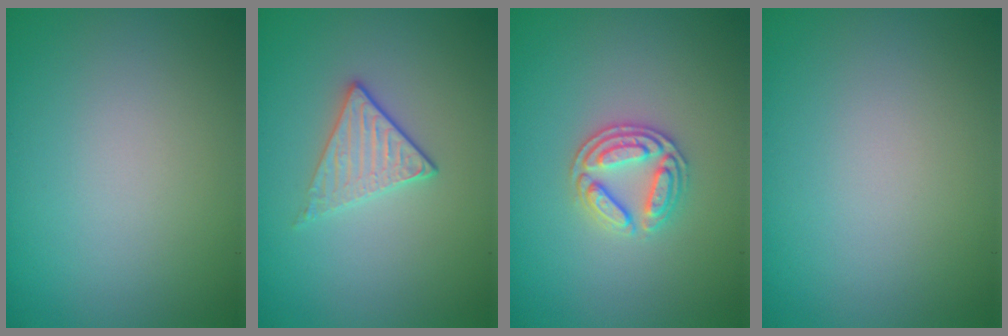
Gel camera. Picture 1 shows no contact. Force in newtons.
{"total": 2.0, "press": 1.7, "slide": 1.0}
{"total": 2.9, "press": 2.7, "slide": 0.9}
{"total": 0.0}